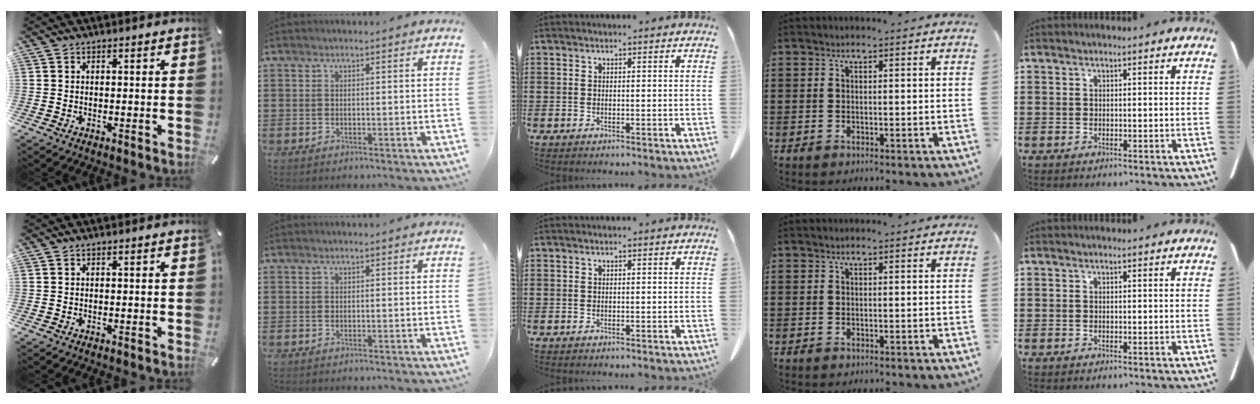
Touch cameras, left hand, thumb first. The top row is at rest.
{}